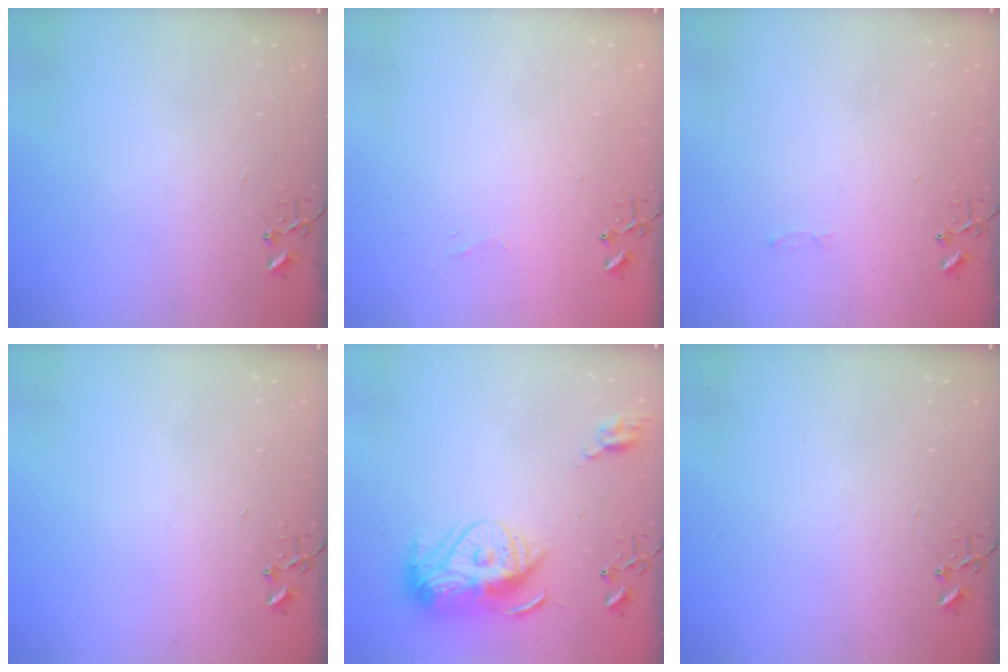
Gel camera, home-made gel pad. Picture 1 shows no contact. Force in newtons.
{"total": 3.3, "press": 3.3, "slide": 0.3}
{"total": 2.8, "press": 2.8, "slide": 0.4}
{"total": 0.0}
{"total": 15.7, "press": 15.6, "slide": 1.9}
{"total": 0.0}